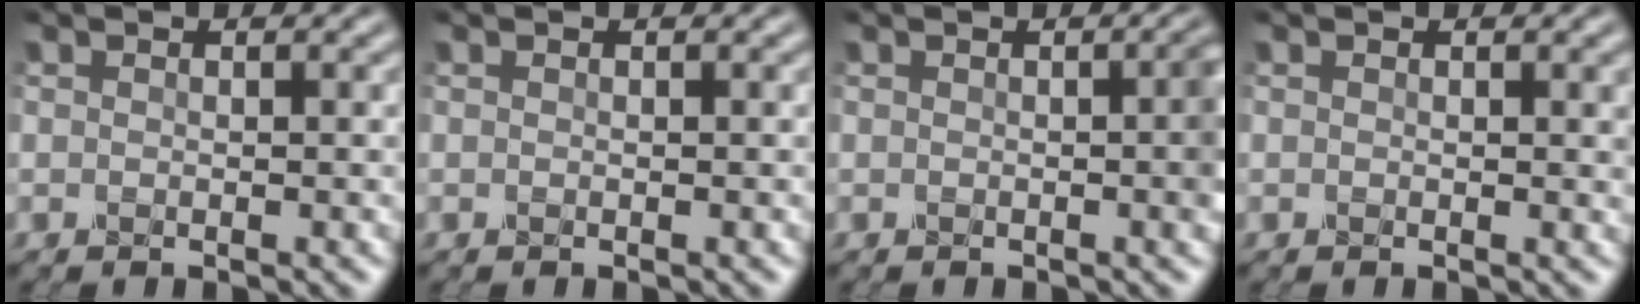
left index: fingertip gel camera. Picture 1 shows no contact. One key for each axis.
{"total": 0.0}
{"total": 2.5, "fx": 0.0, "fy": 0.5, "fz": 2.4, "tx": -0.026, "ty": 0.005, "tz": -0.002}
{"total": 0.7, "fx": 0.3, "fy": 0.1, "fz": 0.6, "tx": -0.004, "ty": 0.000, "tz": 0.004}